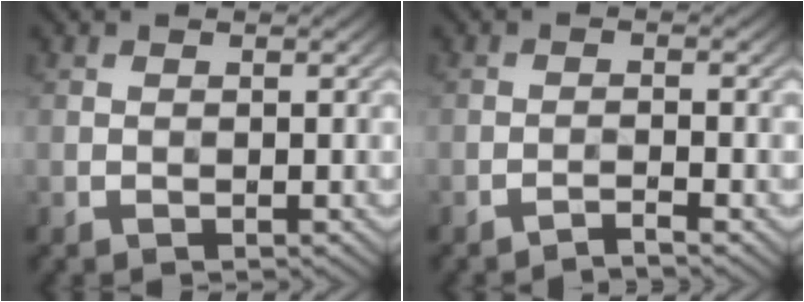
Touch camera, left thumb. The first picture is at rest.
{"total": 1.9, "force": [-1.5, 0.1, 1.2], "torque": [-0.010, 0.006, -0.040]}